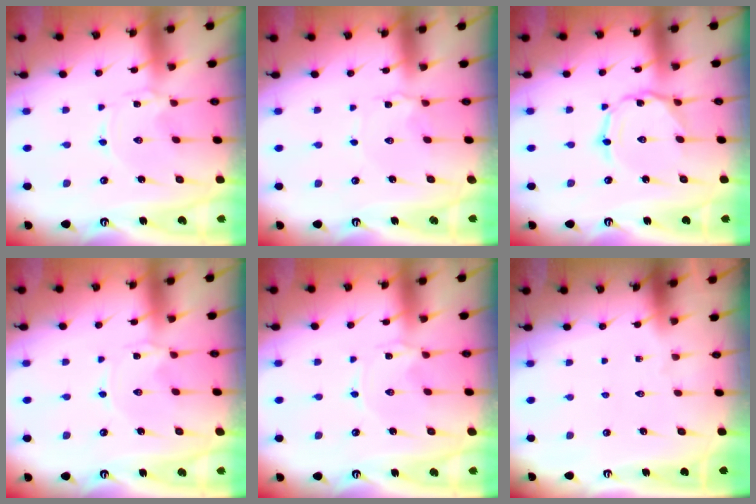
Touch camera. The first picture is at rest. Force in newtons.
{"total": 1.6, "press": 1.5, "slide": 0.2}
{"total": 3.2, "press": 3.2, "slide": 0.3}
{"total": 0.0}
{"total": 0.0}
{"total": 0.0}